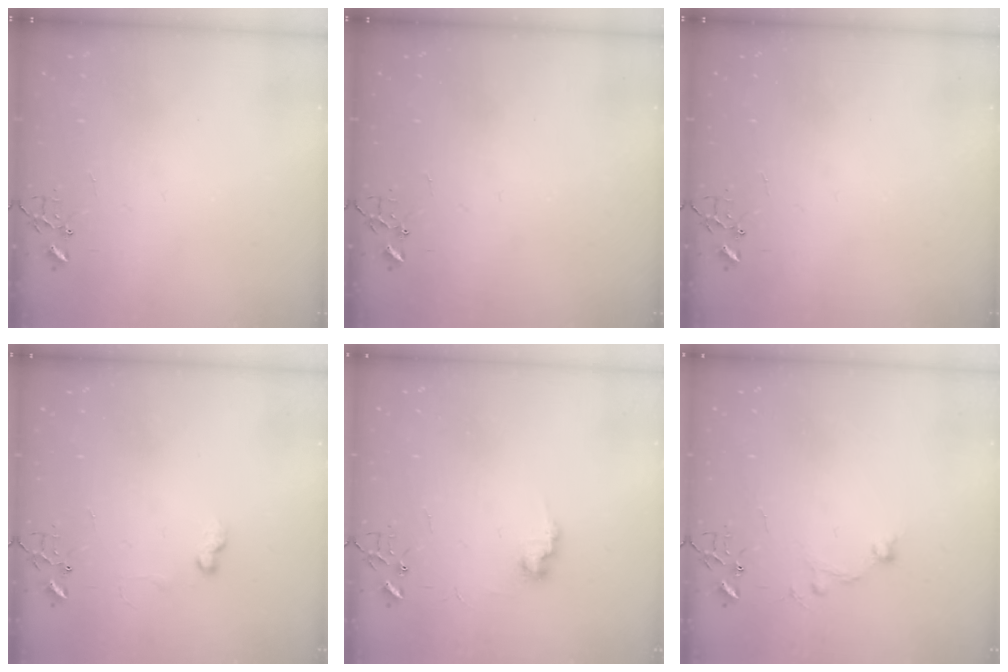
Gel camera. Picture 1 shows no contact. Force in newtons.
{"total": 0.0}
{"total": 0.0}
{"total": 6.7, "press": 6.6, "slide": 0.9}
{"total": 7.5, "press": 7.4, "slide": 0.3}
{"total": 9.6, "press": 9.6, "slide": 0.8}